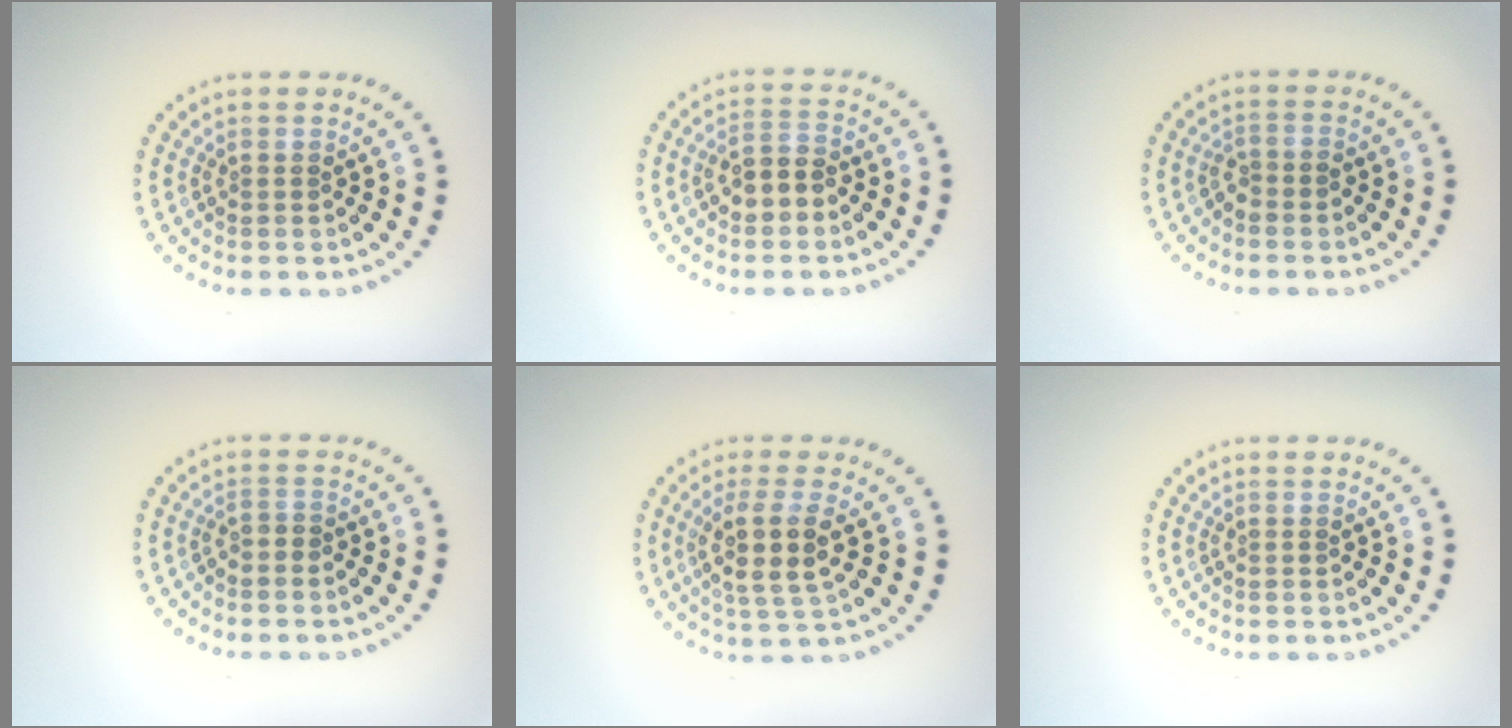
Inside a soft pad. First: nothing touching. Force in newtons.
{"total": 3.0, "press": 2.9, "slide": 0.9}
{"total": 1.3, "press": 1.0, "slide": 0.7}
{"total": 0.6, "press": 0.4, "slide": 0.4}
{"total": 3.7, "press": 3.3, "slide": 1.7}
{"total": 0.0}